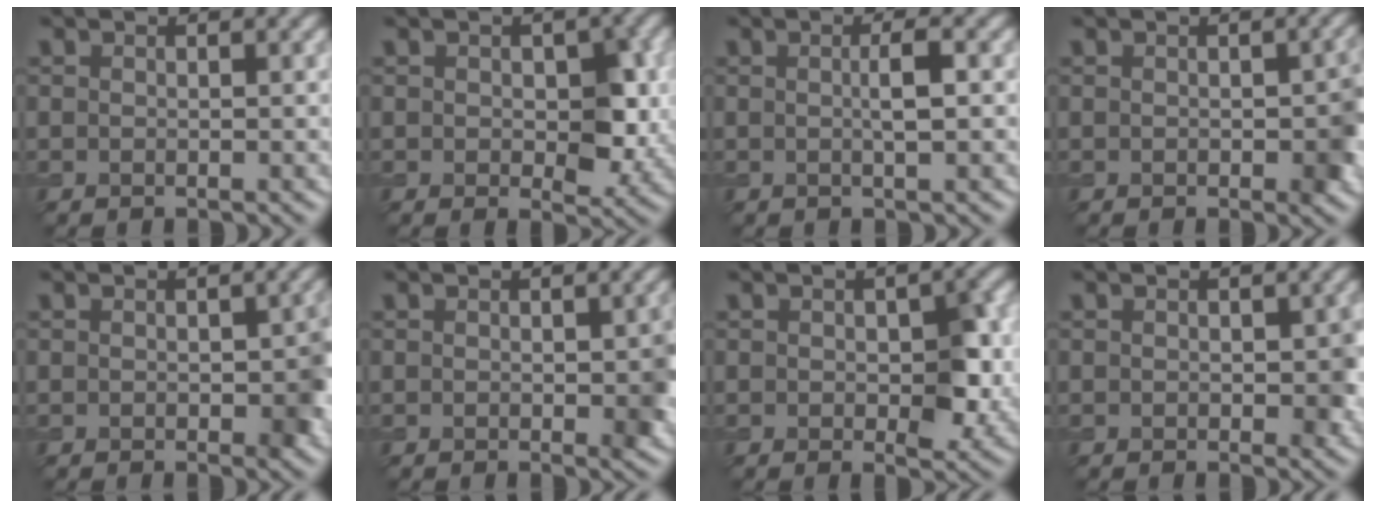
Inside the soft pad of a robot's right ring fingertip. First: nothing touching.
{"total": 4.5, "force": [0.1, 2.6, 3.7], "torque": [-0.053, -0.005, 0.006]}
{"total": 2.0, "force": [0.1, 0.3, 2.0], "torque": [-0.035, 0.004, 0.000]}
{"total": 2.8, "force": [-0.4, 1.2, 2.5], "torque": [-0.027, -0.002, -0.003]}
{"total": 3.0, "force": [-0.4, 1.5, 2.6], "torque": [-0.029, -0.002, -0.003]}
{"total": 2.5, "force": [-0.3, 0.9, 2.4], "torque": [-0.027, -0.002, -0.002]}
{"total": 4.5, "force": [-0.2, 2.3, 3.8], "torque": [-0.055, -0.004, 0.003]}
{"total": 2.3, "force": [0.0, 1.2, 1.9], "torque": [-0.023, -0.003, 0.000]}